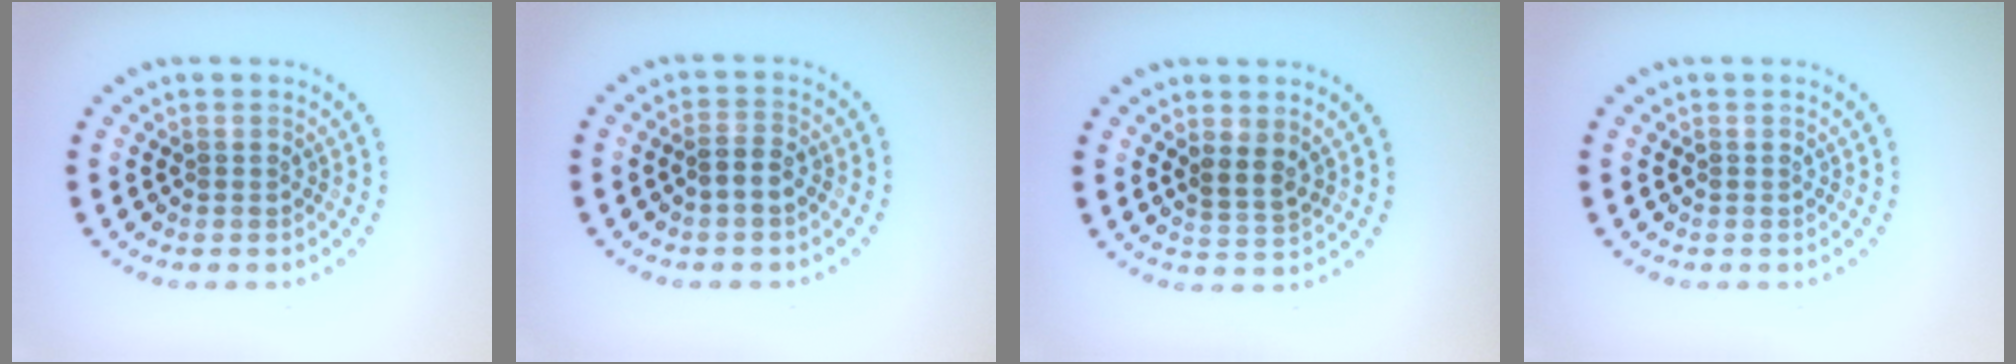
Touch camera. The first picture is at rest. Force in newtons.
{"total": 1.7, "press": 1.7, "slide": 0.3}
{"total": 1.9, "press": 1.5, "slide": 1.3}
{"total": 0.0}